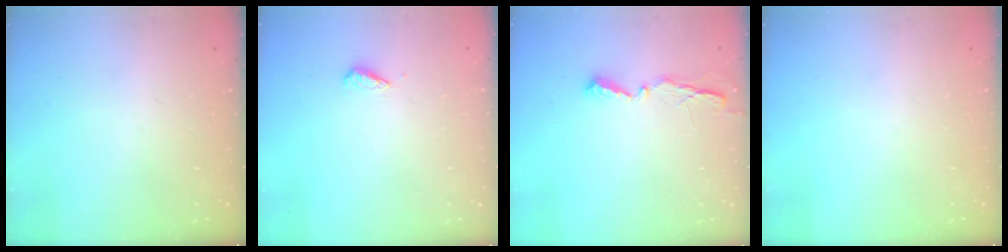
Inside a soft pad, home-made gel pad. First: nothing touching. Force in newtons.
{"total": 3.0, "press": 2.9, "slide": 0.6}
{"total": 4.5, "press": 4.5, "slide": 0.4}
{"total": 0.0}